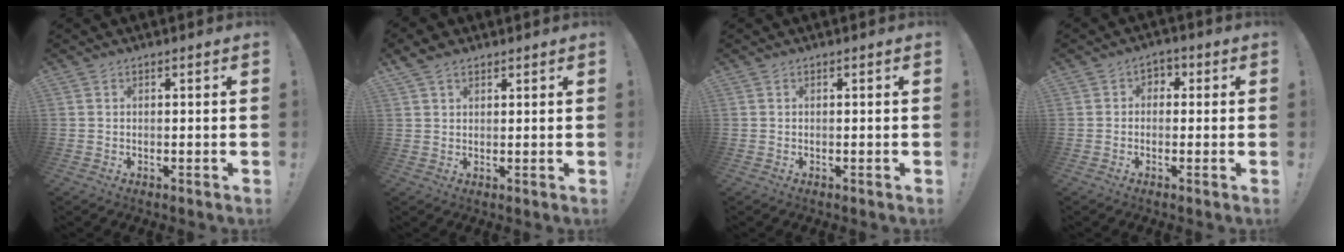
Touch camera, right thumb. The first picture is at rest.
{"total": 3.8, "force": [2.7, 2.2, 1.4], "torque": [-0.020, -0.009, 0.050]}
{"total": 0.0}
{"total": 3.0, "force": [-1.2, 2.5, 1.3], "torque": [-0.023, 0.011, -0.022]}